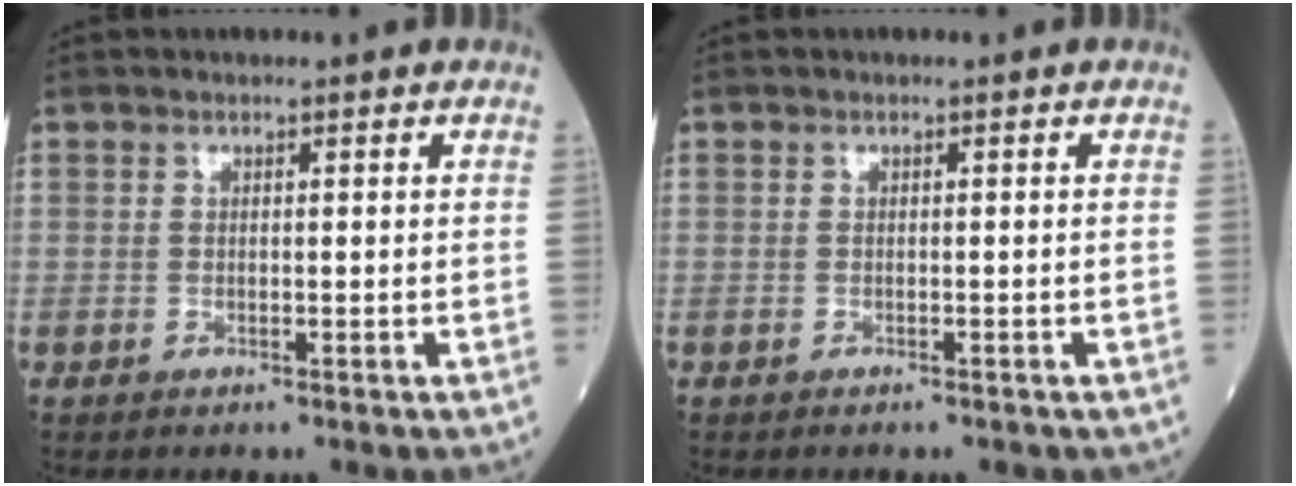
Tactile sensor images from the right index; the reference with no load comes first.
{"total": 1.6, "force": [-1.3, 0.6, 0.6], "torque": [-0.015, -0.003, -0.014]}